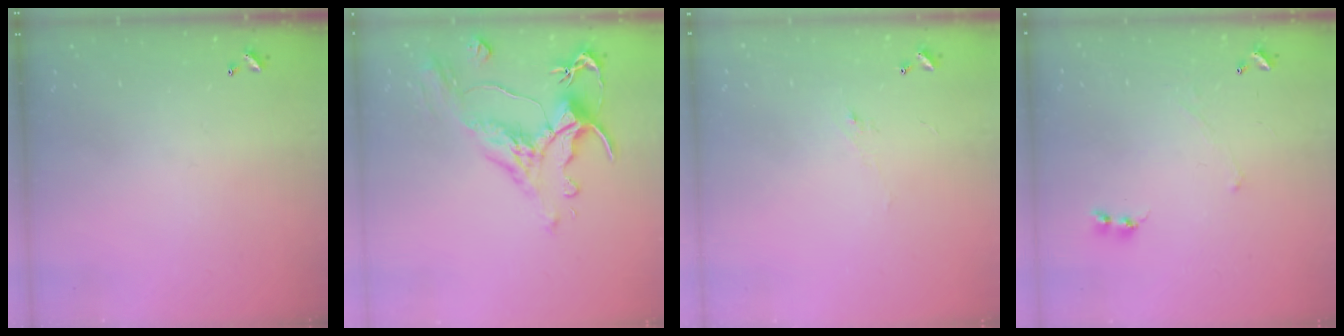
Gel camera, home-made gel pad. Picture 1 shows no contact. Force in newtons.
{"total": 1.6, "press": 0.0, "slide": 1.6}
{"total": 1.2, "press": 0.8, "slide": 0.8}
{"total": 0.7, "press": 0.4, "slide": 0.5}